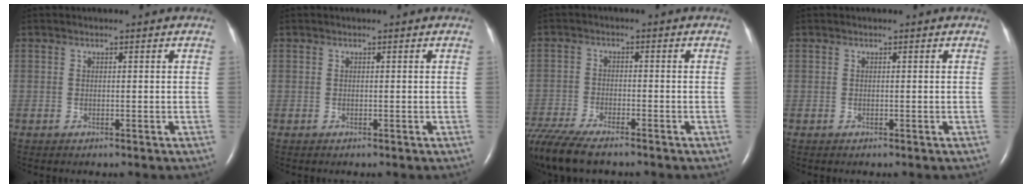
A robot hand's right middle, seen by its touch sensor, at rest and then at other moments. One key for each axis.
{"total": 0.0}
{"total": 12.3, "fx": -10.0, "fy": 2.7, "fz": 6.7, "tx": -0.136, "ty": -0.026, "tz": -0.169}
{"total": 0.0}